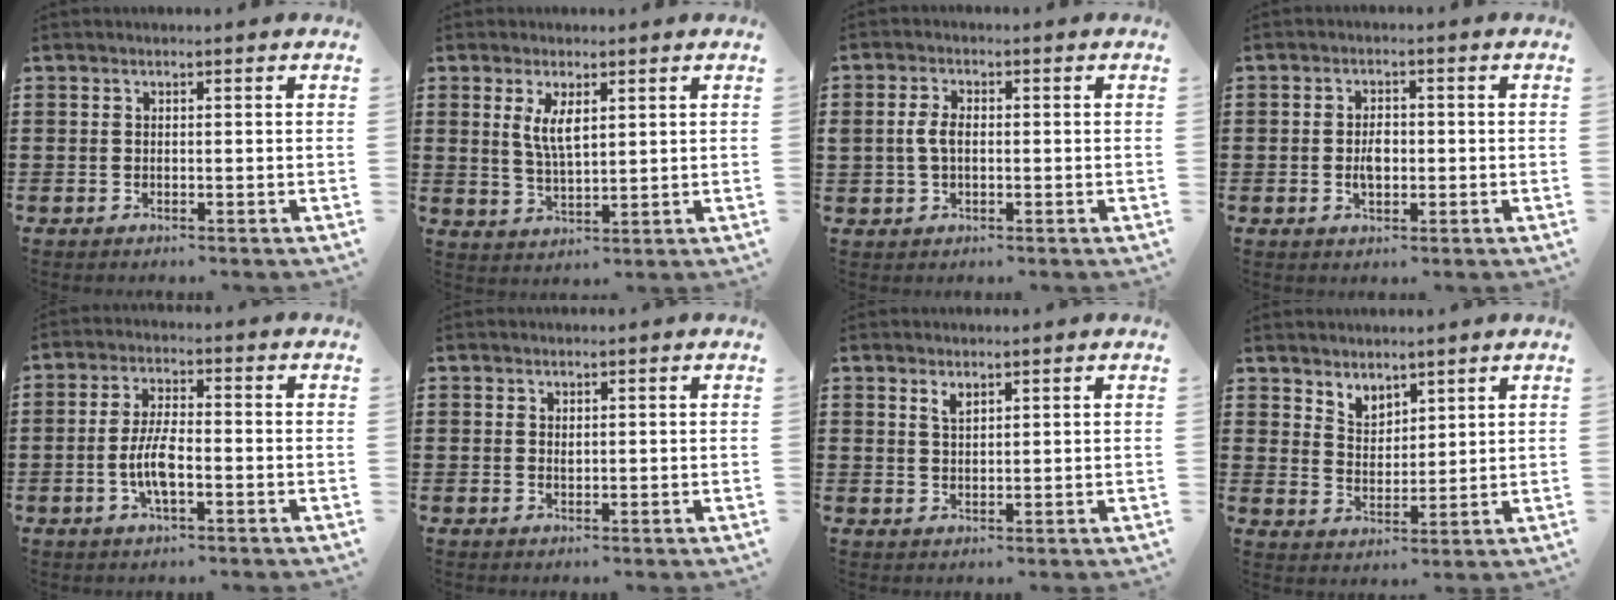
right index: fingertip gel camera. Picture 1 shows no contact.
{"total": 4.5, "force": [1.6, 1.6, 3.9], "torque": [-0.080, 0.004, 0.027]}
{"total": 3.4, "force": [0.1, 2.0, 2.7], "torque": [-0.070, 0.001, -0.004]}
{"total": 3.0, "force": [-0.3, 1.7, 2.4], "torque": [-0.037, 0.001, -0.008]}
{"total": 5.8, "force": [-1.6, 1.8, 5.3], "torque": [-0.120, -0.003, -0.036]}
{"total": 0.7, "force": [0.4, 0.5, 0.4], "torque": [-0.009, 0.001, 0.008]}
{"total": 1.8, "force": [1.4, 0.7, 0.9], "torque": [-0.020, 0.003, 0.025]}
{"total": 3.9, "force": [3.5, 1.8, -0.2], "torque": [-0.012, -0.005, 0.066]}